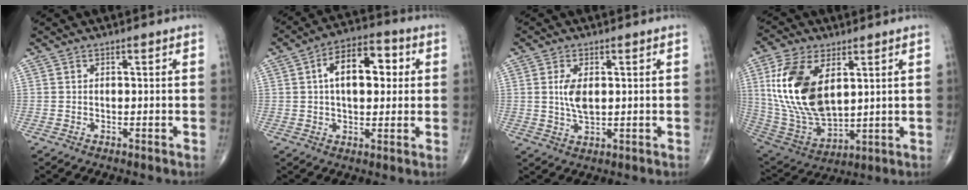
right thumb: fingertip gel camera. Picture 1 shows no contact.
{"total": 12.3, "force": [2.4, 6.8, 9.9], "torque": [-0.132, 0.019, 0.031]}
{"total": 4.9, "force": [0.8, 2.4, 4.2], "torque": [-0.083, -0.008, 0.019]}
{"total": 19.0, "force": [5.1, 10.3, 15.2], "torque": [-0.296, -0.027, 0.108]}